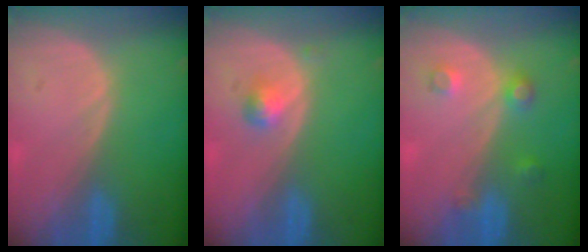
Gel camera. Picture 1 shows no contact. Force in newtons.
{"total": 2.0, "press": 2.0, "slide": 0.2}
{"total": 3.5, "press": 3.2, "slide": 1.4}